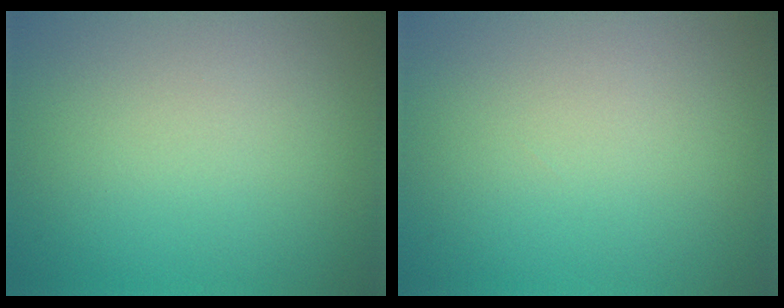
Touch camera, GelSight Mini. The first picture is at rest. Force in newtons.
{"total": 0.0}